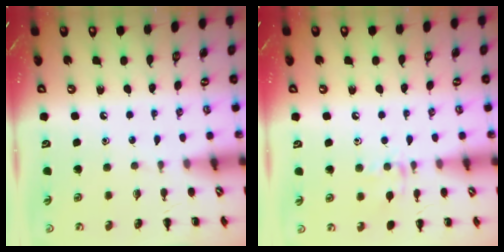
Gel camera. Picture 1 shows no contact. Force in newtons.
{"total": 7.8, "press": 7.6, "slide": 1.3}